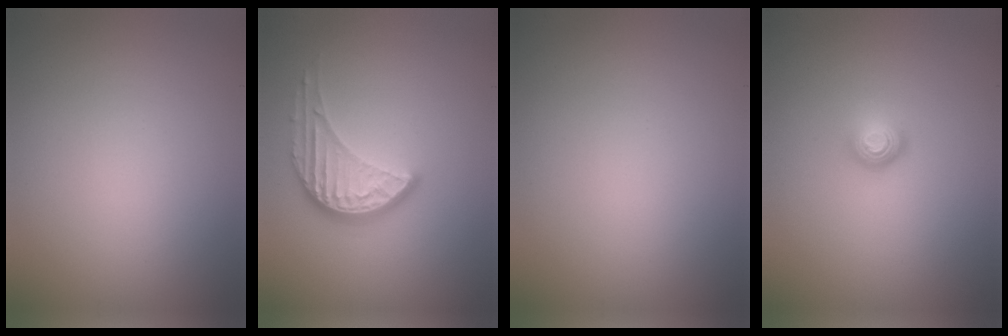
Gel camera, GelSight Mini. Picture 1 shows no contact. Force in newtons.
{"total": 4.0, "press": 3.0, "slide": 2.7}
{"total": 0.0}
{"total": 1.7, "press": 1.1, "slide": 1.3}